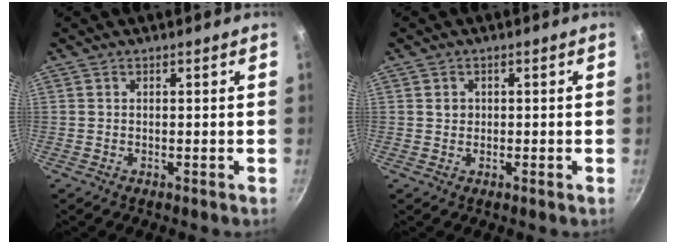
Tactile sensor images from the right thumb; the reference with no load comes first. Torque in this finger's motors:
{"motor_torque": [-0.29, 0.53, 0.11, 0.57, -0.02]}